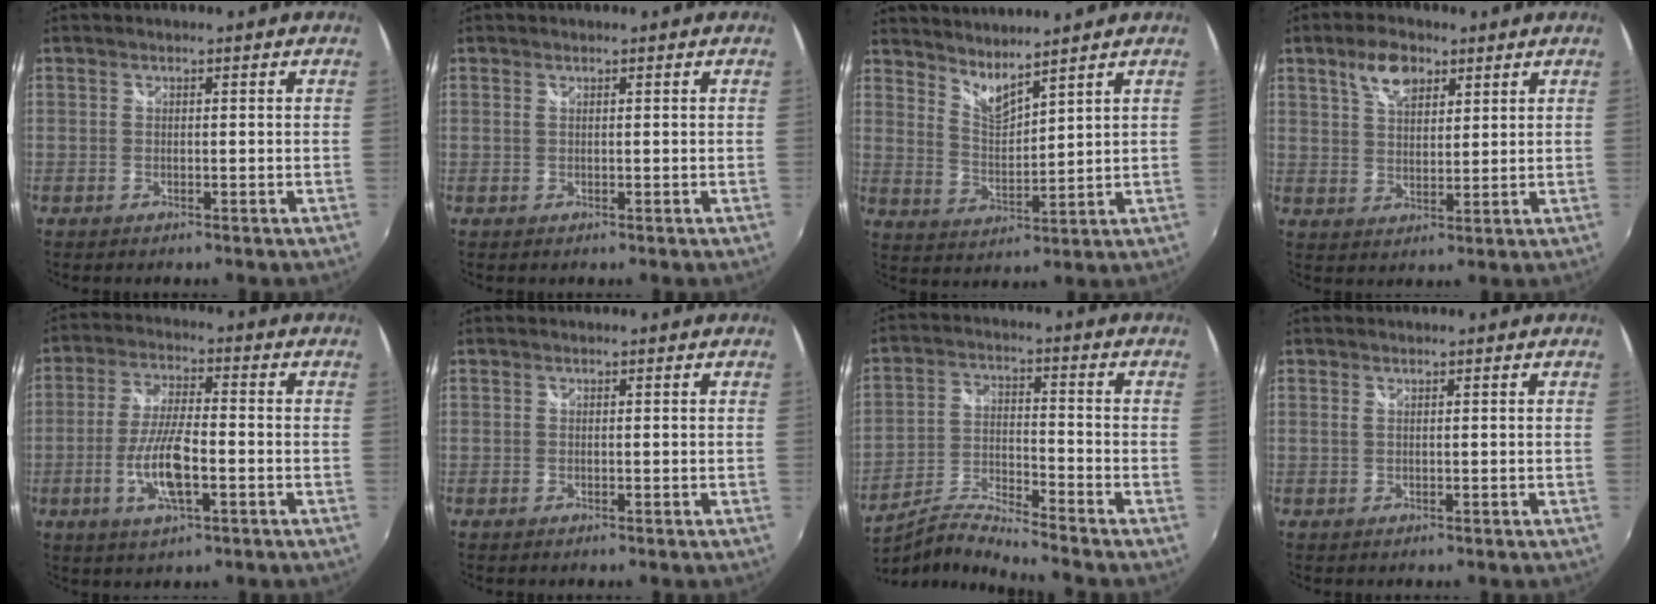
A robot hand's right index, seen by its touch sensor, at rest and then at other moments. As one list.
[{"total": 0.0}, {"total": 6.1, "force": [5.6, 0.3, 2.5], "torque": [-0.042, -0.013, 0.102]}, {"total": 6.8, "force": [4.0, 3.5, 4.2], "torque": [-0.073, 0.012, 0.071]}, {"total": 12.4, "force": [-3.4, 3.3, 11.4], "torque": [-0.234, -0.009, -0.068]}, {"total": 0.0}, {"total": 8.0, "force": [-7.6, -1.4, 2.1], "torque": [-0.048, 0.004, -0.152]}, {"total": 0.0}]